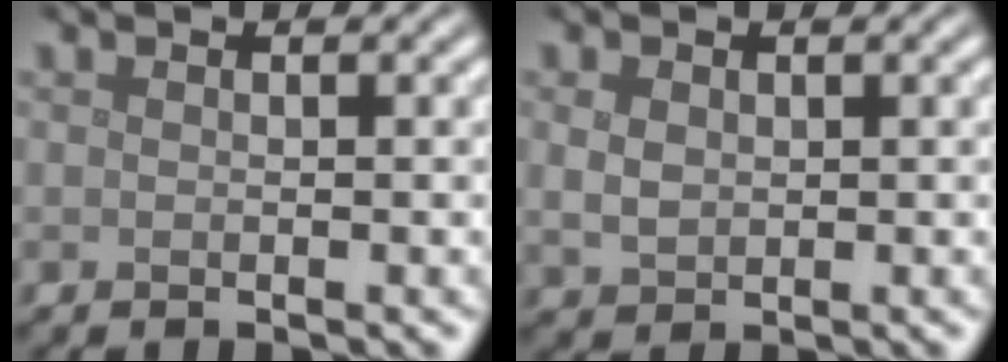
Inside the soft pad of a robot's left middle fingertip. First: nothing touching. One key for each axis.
{"total": 2.0, "fx": 0.4, "fy": 1.5, "fz": 1.2, "tx": -0.027, "ty": -0.001, "tz": 0.012}